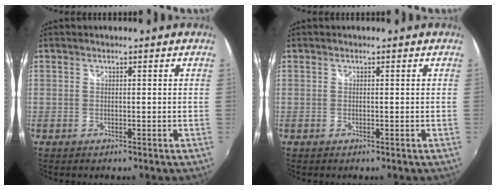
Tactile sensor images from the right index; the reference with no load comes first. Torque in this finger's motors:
{"motor_torque": [0.00, 0.00, 0.00, 0.00]}